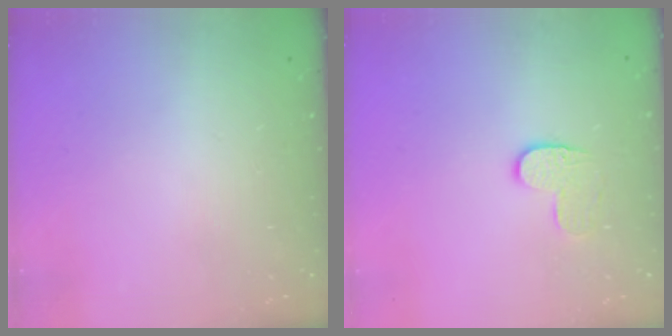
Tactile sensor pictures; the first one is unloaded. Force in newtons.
{"total": 6.7, "press": 6.7, "slide": 0.5}